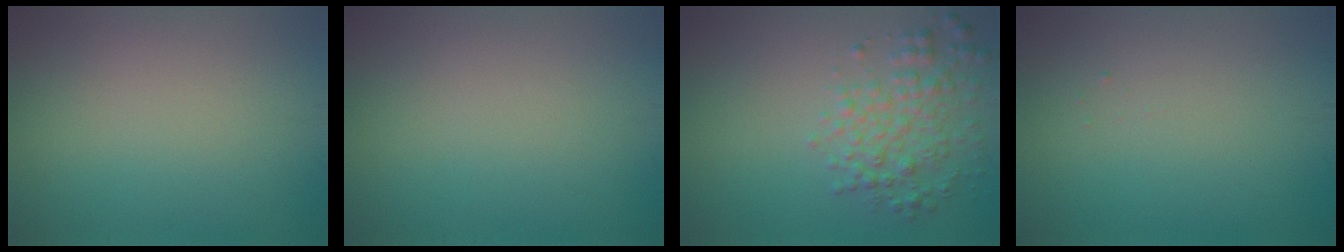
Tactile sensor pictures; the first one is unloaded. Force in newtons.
{"total": 0.0}
{"total": 3.7, "press": 3.7, "slide": 0.1}
{"total": 0.0}